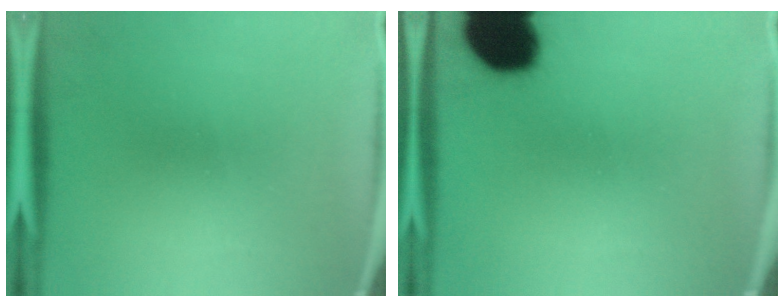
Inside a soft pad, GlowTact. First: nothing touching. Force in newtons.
{"total": 17.0}